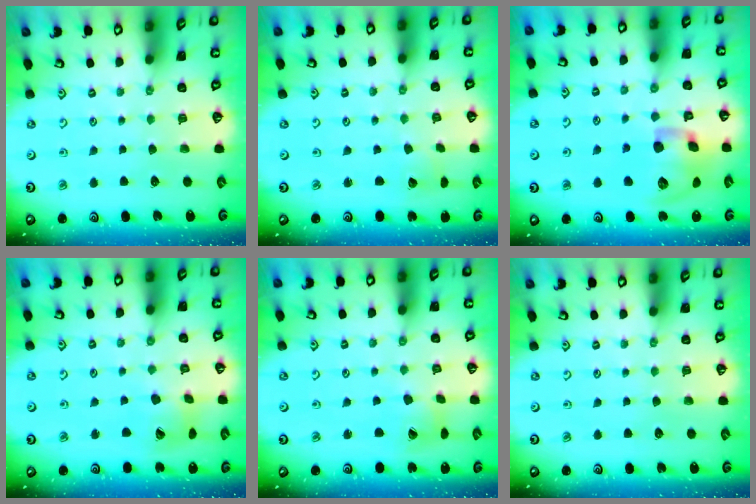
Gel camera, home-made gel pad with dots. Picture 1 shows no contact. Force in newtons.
{"total": 3.3, "press": 3.3, "slide": 0.2}
{"total": 16.7, "press": 16.6, "slide": 2.4}
{"total": 10.8, "press": 10.7, "slide": 1.4}
{"total": 7.9, "press": 7.9, "slide": 0.6}
{"total": 0.0}